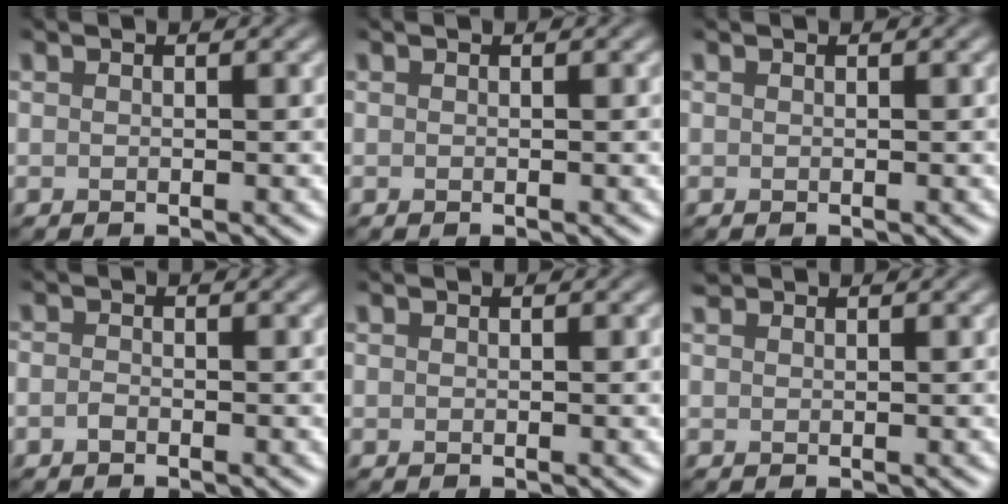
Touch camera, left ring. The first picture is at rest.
{"total": 0.0}
{"total": 0.0}
{"total": 0.8, "force": [-0.5, 0.3, 0.5], "torque": [-0.010, 0.000, -0.012]}
{"total": 0.0}
{"total": 0.5, "force": [0.5, 0.1, 0.0], "torque": [0.000, 0.002, 0.012]}